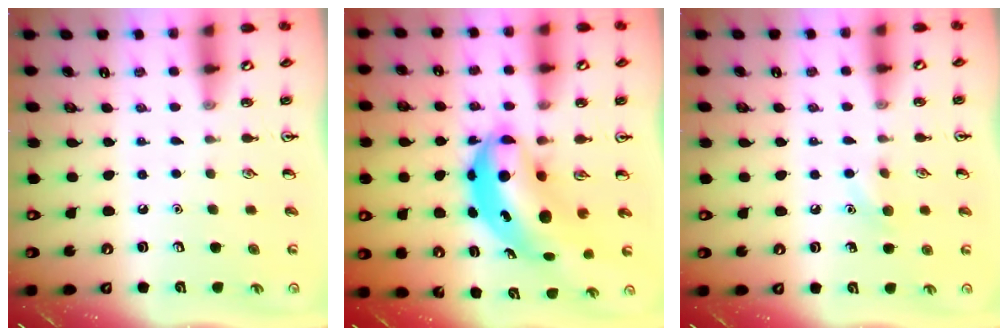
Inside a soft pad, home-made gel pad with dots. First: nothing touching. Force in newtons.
{"total": 9.3, "press": 9.0, "slide": 2.4}
{"total": 6.0, "press": 5.8, "slide": 1.8}